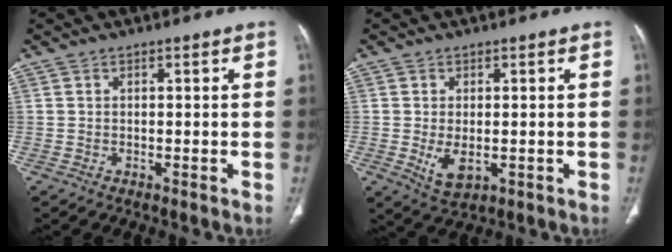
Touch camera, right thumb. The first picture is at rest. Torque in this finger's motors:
{"motor_torque": [-0.05, 0.16, 0.53, 0.48, 0.21]}